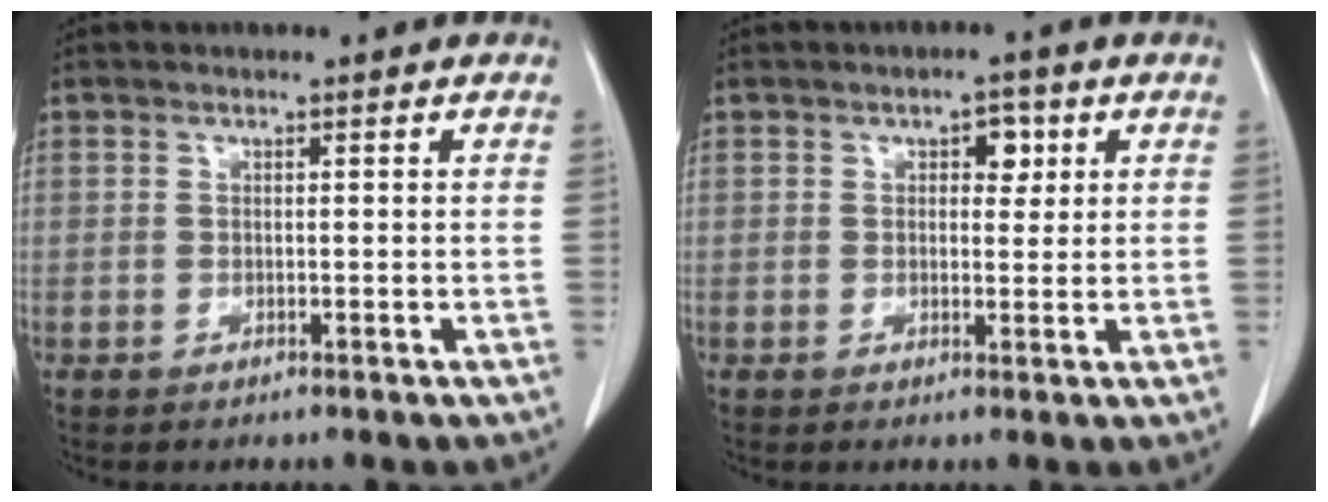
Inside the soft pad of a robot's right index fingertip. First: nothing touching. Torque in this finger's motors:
{"motor_torque": [0.35, 0.34, 0.02, 0.01]}